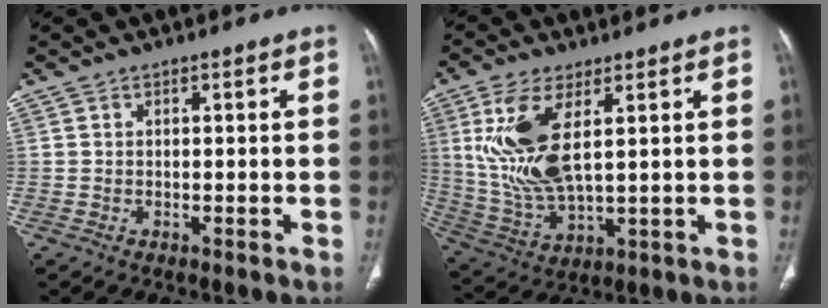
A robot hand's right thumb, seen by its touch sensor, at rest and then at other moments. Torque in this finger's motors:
{"motor_torque": [1.11, 2.62, 1.65, 0.29, 0.18]}